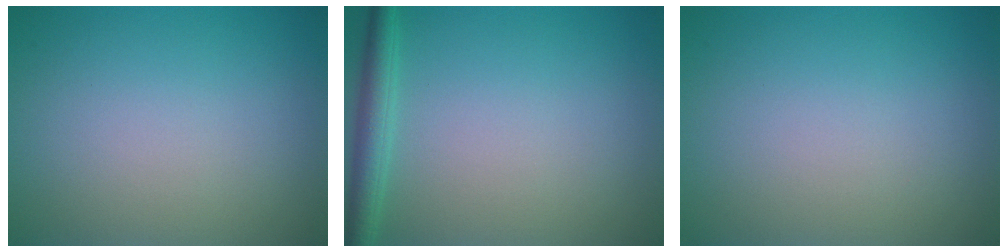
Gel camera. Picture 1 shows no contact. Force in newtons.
{"total": 2.5, "press": 2.5, "slide": 0.1}
{"total": 0.0}